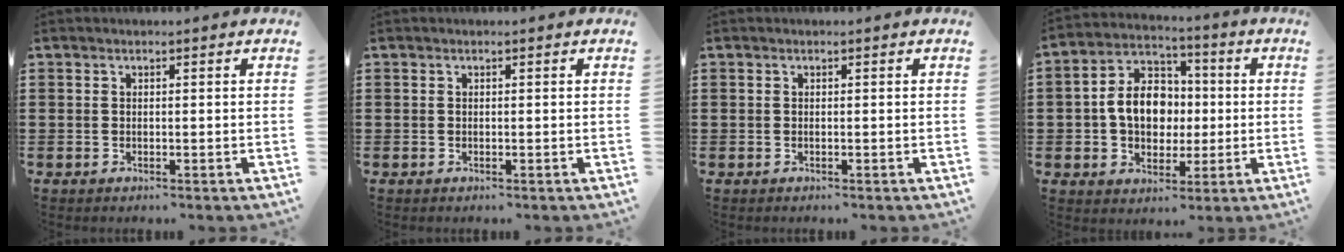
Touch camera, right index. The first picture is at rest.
{"total": 0.0}
{"total": 0.0}
{"total": 9.5, "force": [-0.4, 7.1, 6.3], "torque": [-0.143, 0.016, -0.012]}